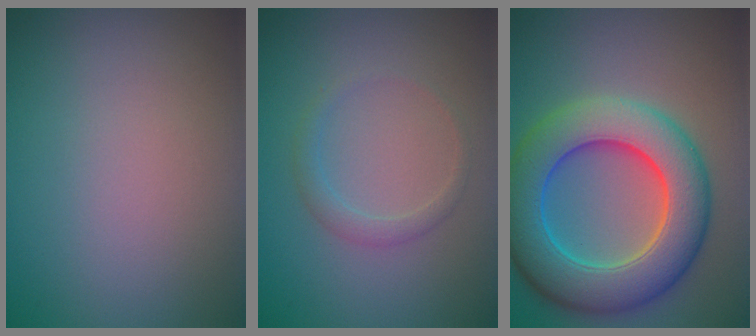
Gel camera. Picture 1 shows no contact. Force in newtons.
{"total": 1.4, "press": 1.4, "slide": 0.1}
{"total": 9.9, "press": 9.9, "slide": 0.3}